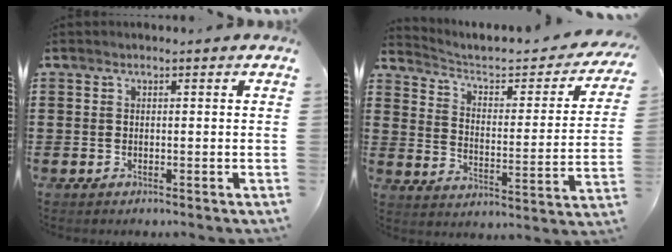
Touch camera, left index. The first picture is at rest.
{"total": 3.8, "force": [3.0, 1.5, 1.9], "torque": [-0.056, -0.022, 0.041]}